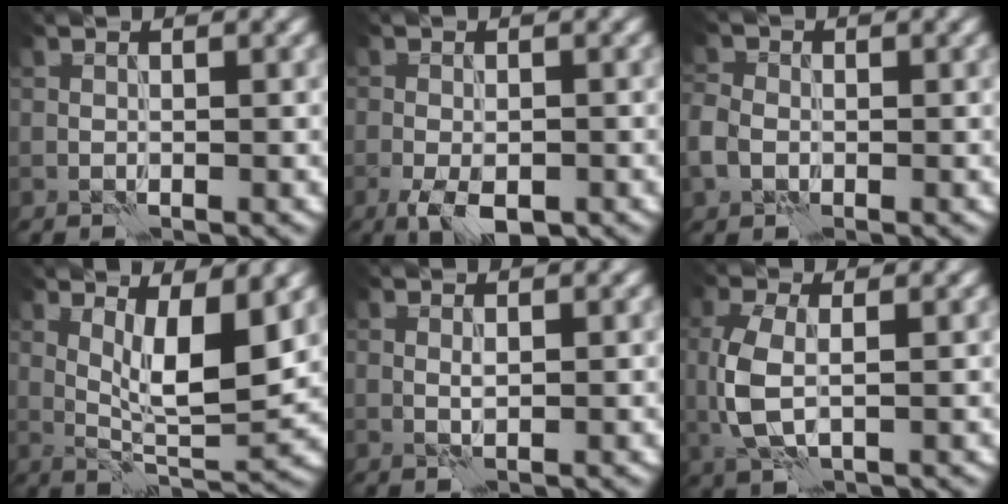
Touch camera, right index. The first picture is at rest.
{"total": 4.4, "force": [-2.2, 1.8, 3.3], "torque": [-0.058, -0.005, -0.035]}
{"total": 3.1, "force": [-0.7, 2.4, 1.7], "torque": [-0.044, -0.002, -0.019]}
{"total": 6.3, "force": [2.0, 1.6, 5.8], "torque": [-0.101, -0.008, 0.039]}
{"total": 0.6, "force": [0.3, 0.0, 0.6], "torque": [-0.014, 0.003, 0.005]}
{"total": 4.3, "force": [0.2, 2.1, 3.7], "torque": [-0.096, 0.003, 0.005]}